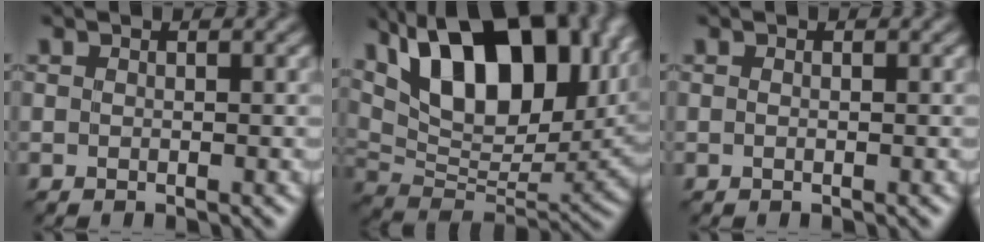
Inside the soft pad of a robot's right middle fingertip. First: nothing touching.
{"total": 16.3, "force": [8.5, 8.2, 11.3], "torque": [-0.195, 0.021, 0.144]}
{"total": 0.0}